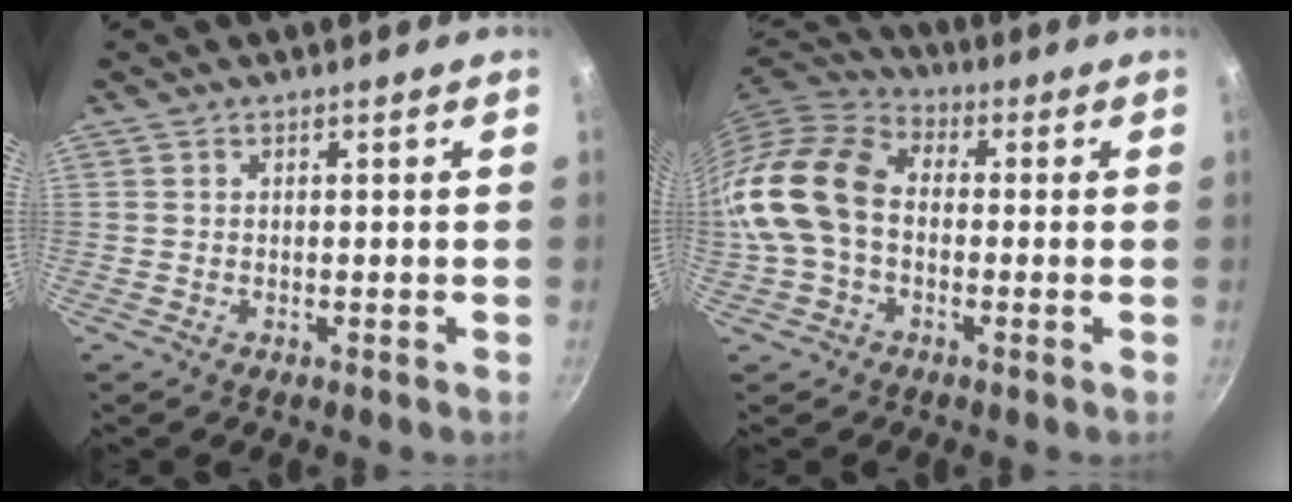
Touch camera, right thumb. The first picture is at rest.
{"total": 15.8, "force": [-1.3, 11.3, 11.0], "torque": [-0.200, 0.039, -0.042]}